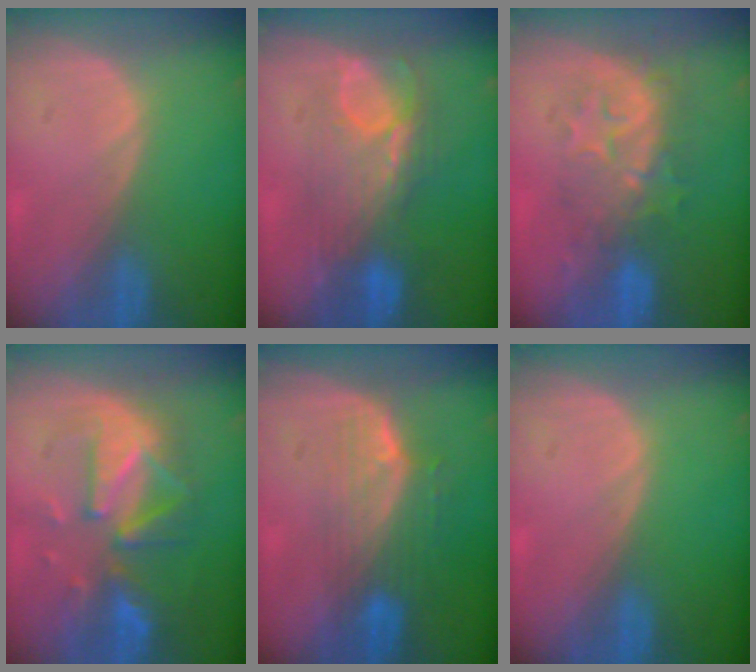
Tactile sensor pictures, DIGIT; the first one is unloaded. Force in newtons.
{"total": 7.8, "press": 7.6, "slide": 1.8}
{"total": 8.3, "press": 7.9, "slide": 2.5}
{"total": 9.6, "press": 9.0, "slide": 3.4}
{"total": 7.3, "press": 6.5, "slide": 3.3}
{"total": 0.0}